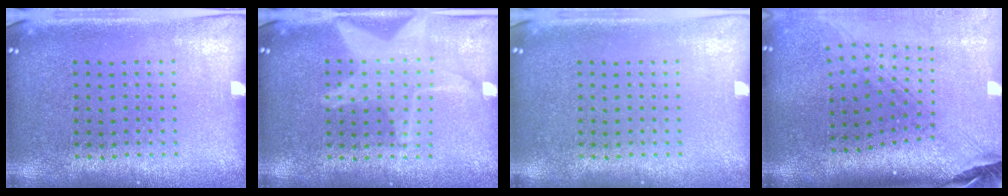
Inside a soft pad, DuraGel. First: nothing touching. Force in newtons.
{"total": 1.8, "press": 1.8, "slide": 0.1}
{"total": 0.0}
{"total": 2.9, "press": 2.0, "slide": 2.0}